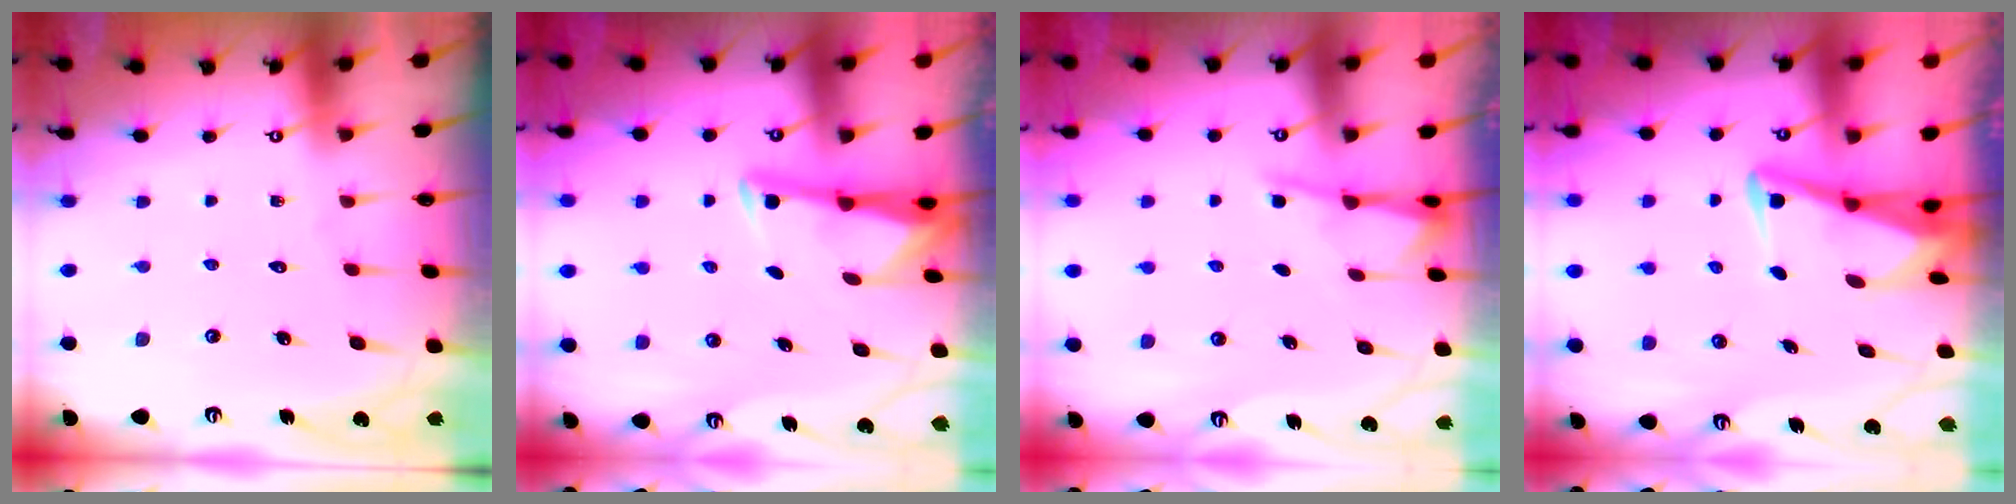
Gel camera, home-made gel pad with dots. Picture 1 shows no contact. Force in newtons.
{"total": 3.1, "press": 3.0, "slide": 0.4}
{"total": 2.0, "press": 2.0, "slide": 0.4}
{"total": 5.2, "press": 4.8, "slide": 2.0}